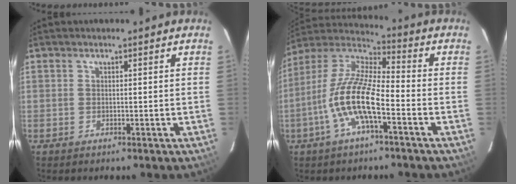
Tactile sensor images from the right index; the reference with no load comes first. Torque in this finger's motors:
{"motor_torque": [1.48, -0.66, 1.05, 0.21]}